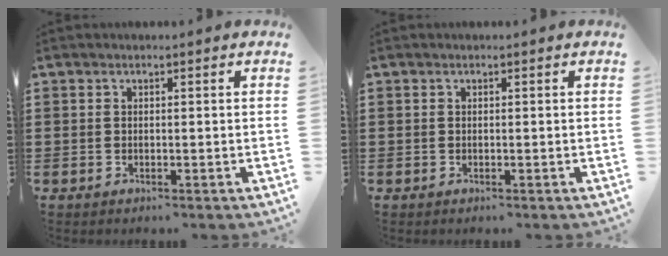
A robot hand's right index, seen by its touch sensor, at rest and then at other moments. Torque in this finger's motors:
{"motor_torque": [0.00, 0.00, 0.00, 0.00]}